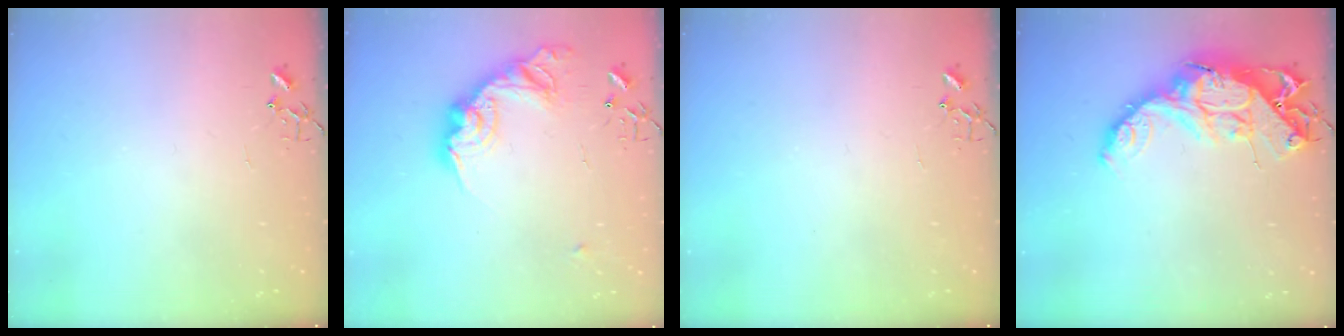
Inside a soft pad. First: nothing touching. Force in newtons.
{"total": 16.0, "press": 16.0, "slide": 1.0}
{"total": 0.0}
{"total": 18.5, "press": 18.5, "slide": 1.3}